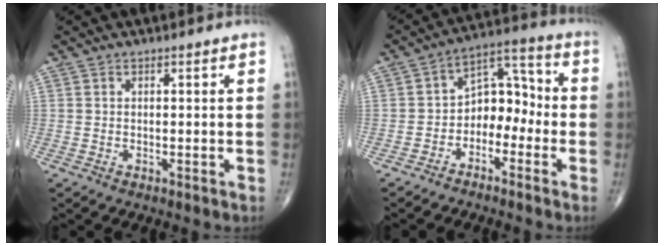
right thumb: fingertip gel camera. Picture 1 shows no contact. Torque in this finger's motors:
{"motor_torque": [0.01, 0.11, 0.12, 0.03, 0.01]}